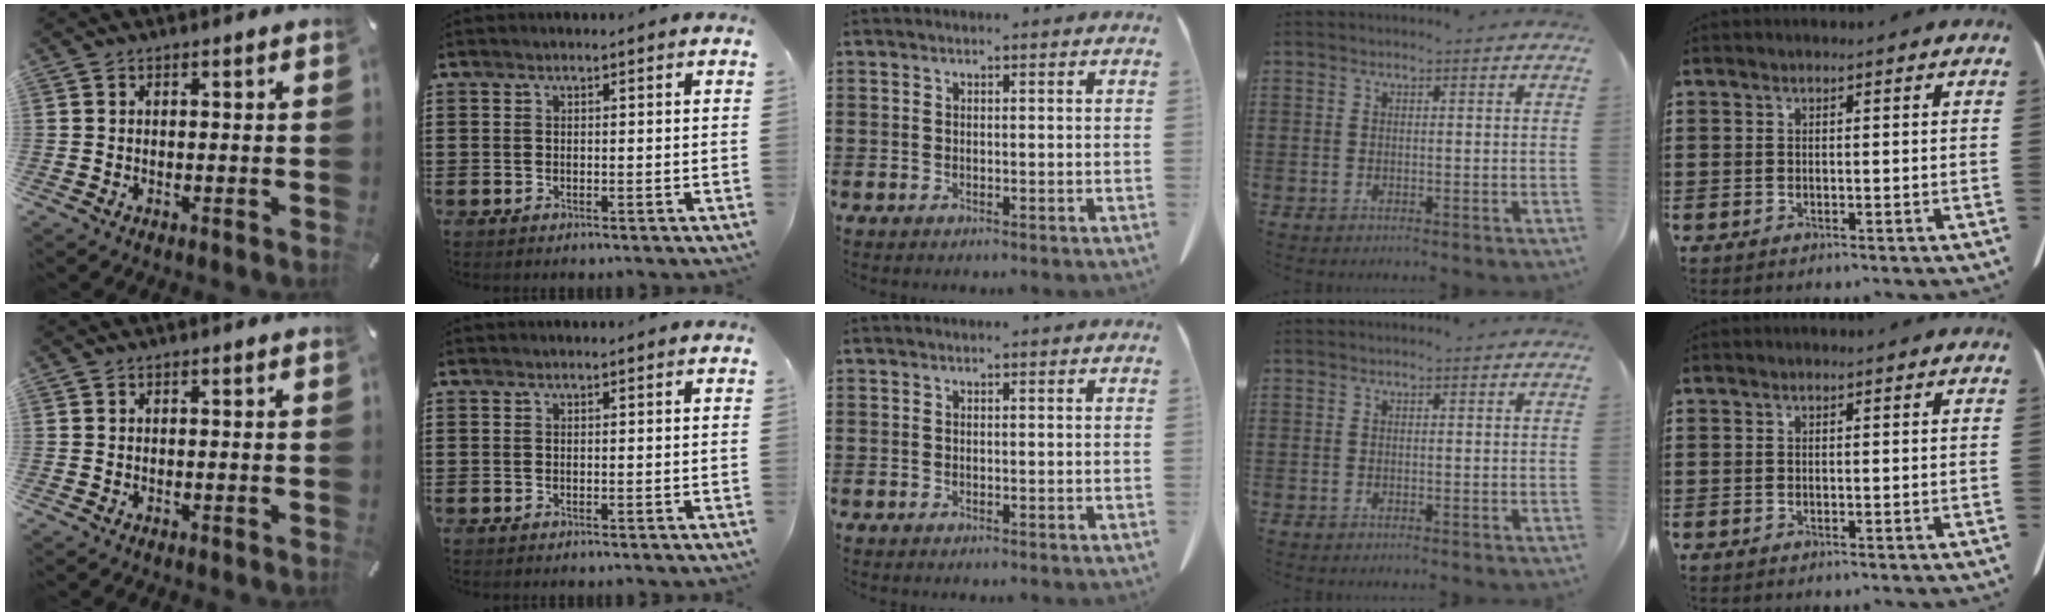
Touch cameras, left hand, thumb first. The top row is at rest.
{}